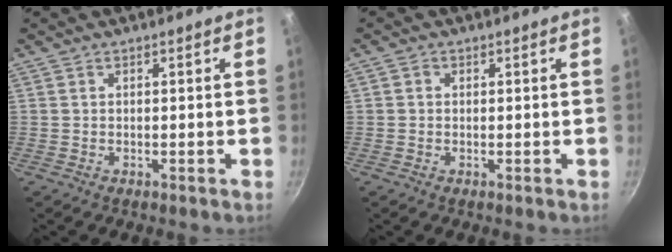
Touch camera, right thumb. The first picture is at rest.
{"total": 0.9, "force": [0.2, 0.8, 0.3], "torque": [-0.005, 0.004, 0.002]}